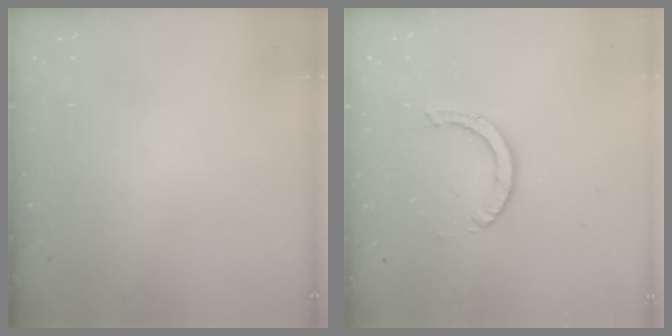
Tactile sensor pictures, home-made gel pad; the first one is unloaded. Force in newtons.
{"total": 3.6, "press": 3.6, "slide": 0.3}